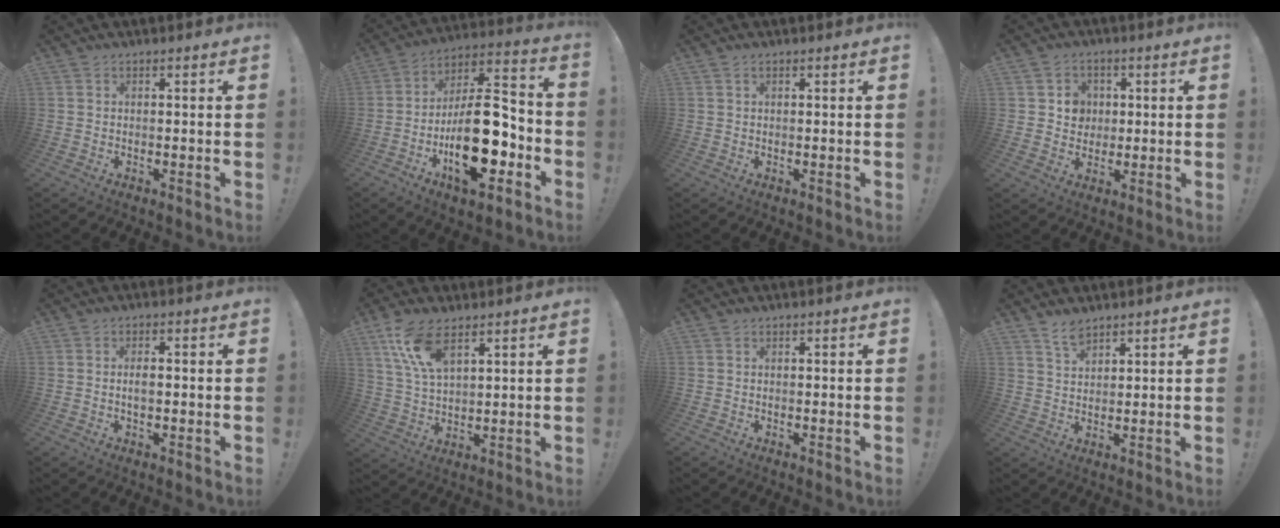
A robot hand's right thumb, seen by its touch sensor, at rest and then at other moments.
{"total": 22.8, "force": [-7.3, 10.1, 19.1], "torque": [-0.317, 0.045, -0.110]}
{"total": 0.7, "force": [0.4, 0.4, 0.5], "torque": [-0.012, 0.002, 0.008]}
{"total": 6.3, "force": [1.4, 6.0, 1.5], "torque": [-0.023, -0.005, 0.029]}
{"total": 2.3, "force": [-0.4, 1.0, 2.1], "torque": [-0.038, 0.005, -0.008]}
{"total": 10.9, "force": [6.8, 4.6, 7.2], "torque": [-0.149, -0.024, 0.128]}
{"total": 0.0}
{"total": 4.2, "force": [3.5, 1.6, 1.7], "torque": [-0.034, -0.019, 0.064]}